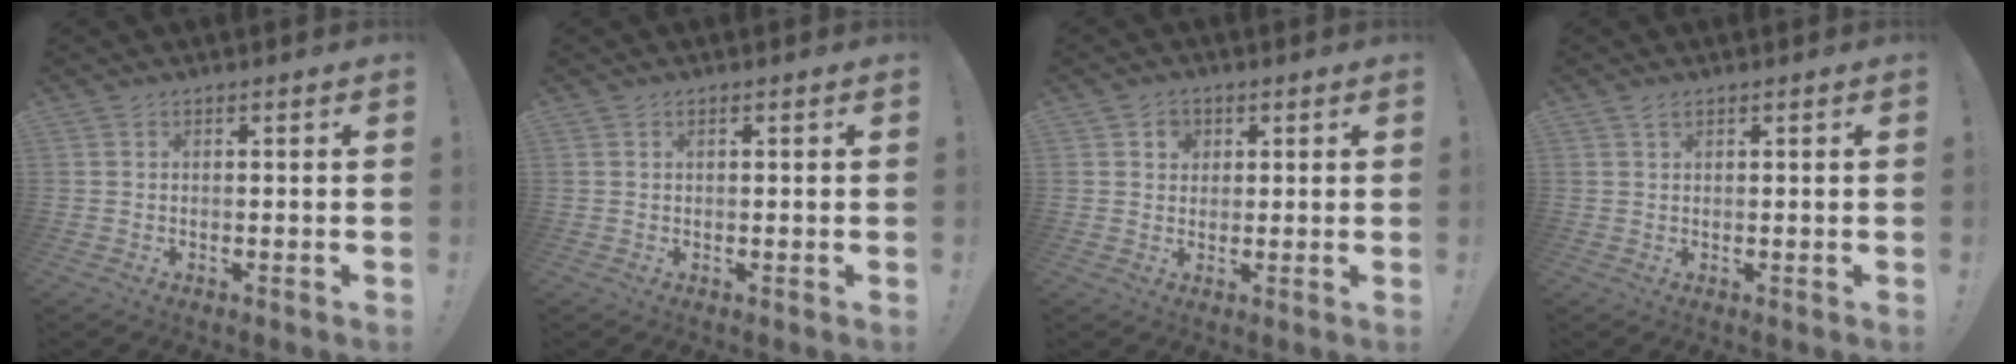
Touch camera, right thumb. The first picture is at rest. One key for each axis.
{"total": 0.5, "fx": 0.3, "fy": 0.2, "fz": 0.4, "tx": -0.014, "ty": 0.003, "tz": 0.007}
{"total": 3.7, "fx": 1.3, "fy": 3.3, "fz": 1.2, "tx": -0.008, "ty": -0.004, "tz": 0.021}
{"total": 1.3, "fx": 1.0, "fy": 0.6, "fz": 0.5, "tx": -0.004, "ty": -0.002, "tz": 0.017}